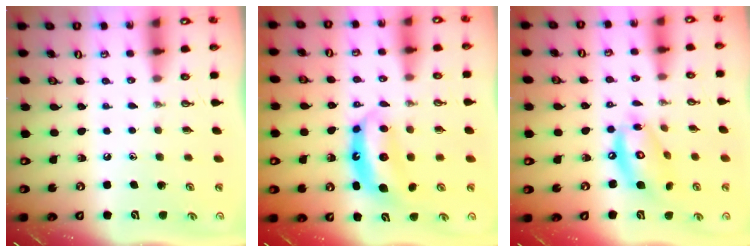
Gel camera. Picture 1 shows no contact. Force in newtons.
{"total": 7.0, "press": 6.9, "slide": 0.5}
{"total": 13.3, "press": 13.3, "slide": 1.2}